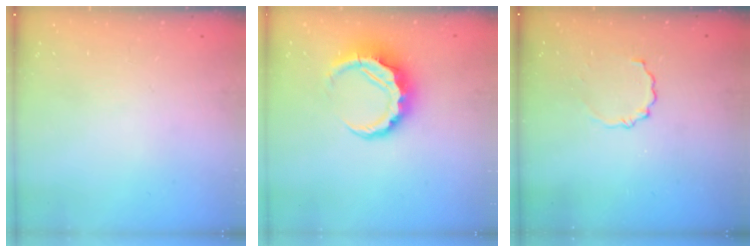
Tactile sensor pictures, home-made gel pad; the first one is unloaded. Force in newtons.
{"total": 9.1, "press": 9.0, "slide": 1.5}
{"total": 3.2, "press": 3.0, "slide": 1.2}